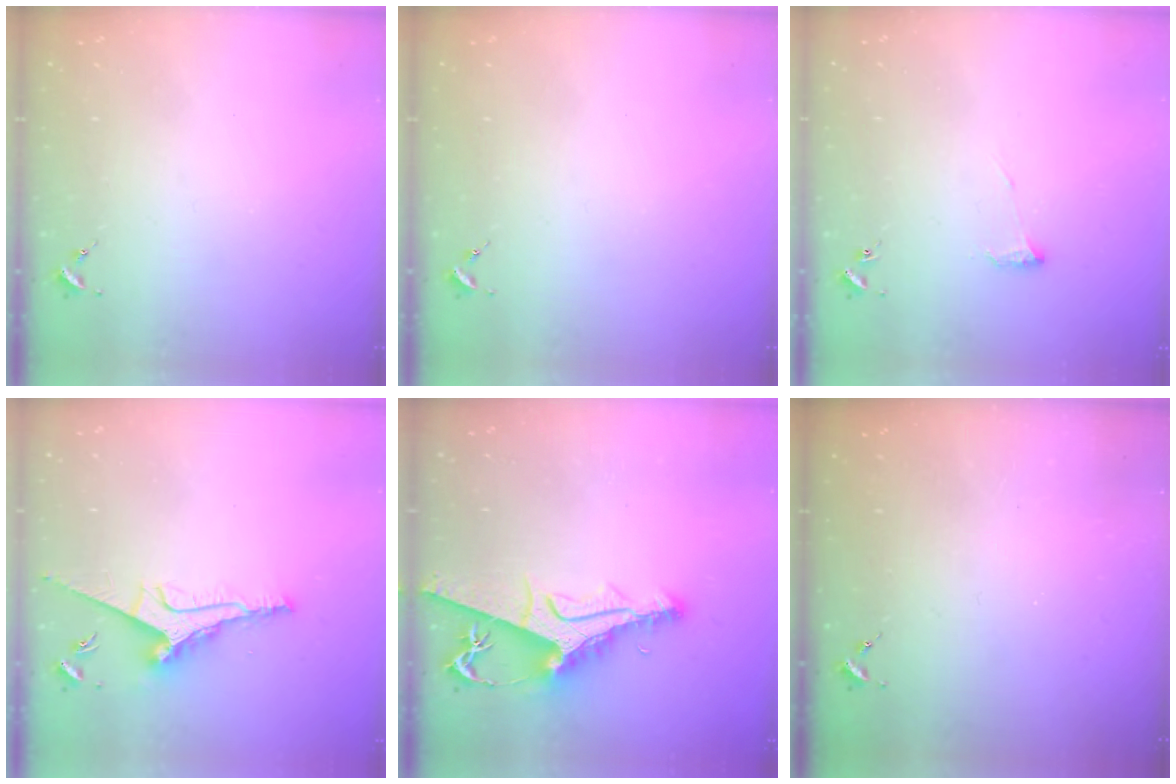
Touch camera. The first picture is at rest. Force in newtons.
{"total": 0.0}
{"total": 5.8, "press": 5.7, "slide": 0.8}
{"total": 10.2, "press": 10.2, "slide": 0.2}
{"total": 11.6, "press": 11.6, "slide": 1.2}
{"total": 0.0}